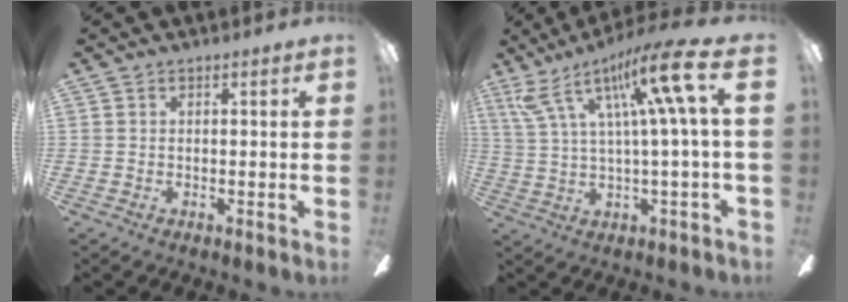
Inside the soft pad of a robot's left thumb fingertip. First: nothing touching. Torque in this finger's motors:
{"motor_torque": [-0.06, 0.55, 1.13, -0.53, 0.17]}